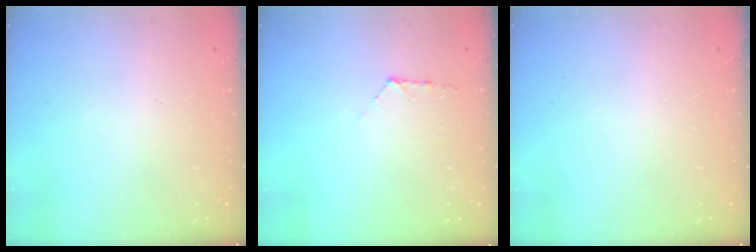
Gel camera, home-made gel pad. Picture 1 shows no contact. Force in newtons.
{"total": 5.2, "press": 5.1, "slide": 0.6}
{"total": 0.0}